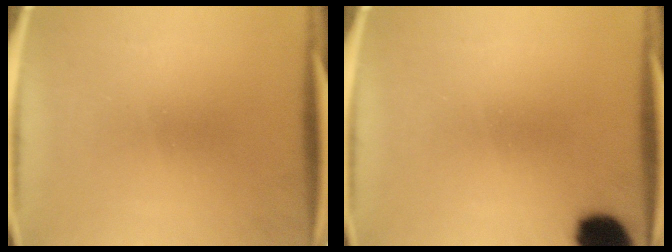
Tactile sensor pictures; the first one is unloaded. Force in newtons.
{"total": 9.6}